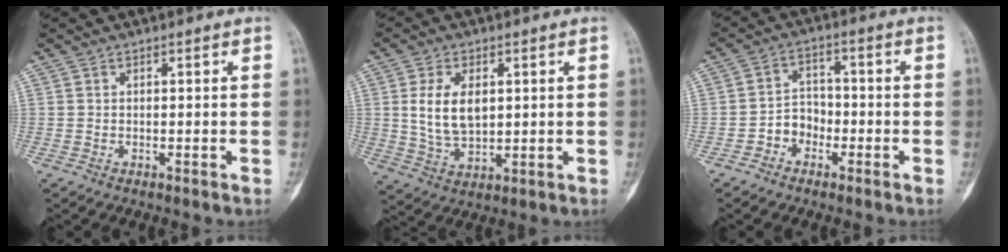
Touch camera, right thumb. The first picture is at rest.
{"total": 9.0, "force": [1.7, 5.3, 7.1], "torque": [-0.126, -0.011, 0.042]}
{"total": 4.9, "force": [-2.3, 3.9, 1.8], "torque": [-0.003, 0.027, -0.050]}